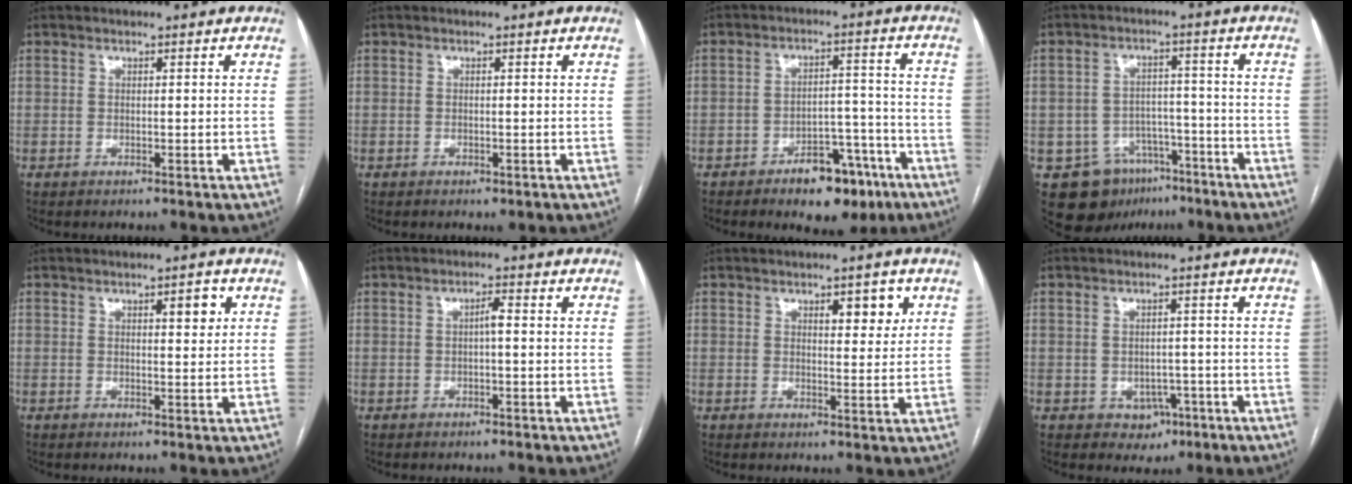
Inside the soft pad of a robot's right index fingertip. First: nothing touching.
{"total": 0.5, "force": [-0.2, 0.3, 0.3], "torque": [-0.002, 0.000, 0.001]}
{"total": 8.9, "force": [-5.6, 3.6, 5.9], "torque": [-0.082, 0.009, -0.082]}
{"total": 10.7, "force": [-6.4, 7.9, 3.5], "torque": [-0.052, 0.022, -0.088]}
{"total": 2.9, "force": [1.2, 0.8, 2.5], "torque": [-0.035, 0.001, 0.018]}
{"total": 1.7, "force": [-0.1, 0.2, 1.7], "torque": [-0.028, 0.005, 0.000]}
{"total": 4.4, "force": [2.1, 1.5, 3.6], "torque": [-0.048, -0.001, 0.030]}
{"total": 3.6, "force": [-1.6, 2.9, 1.4], "torque": [-0.007, 0.006, -0.009]}